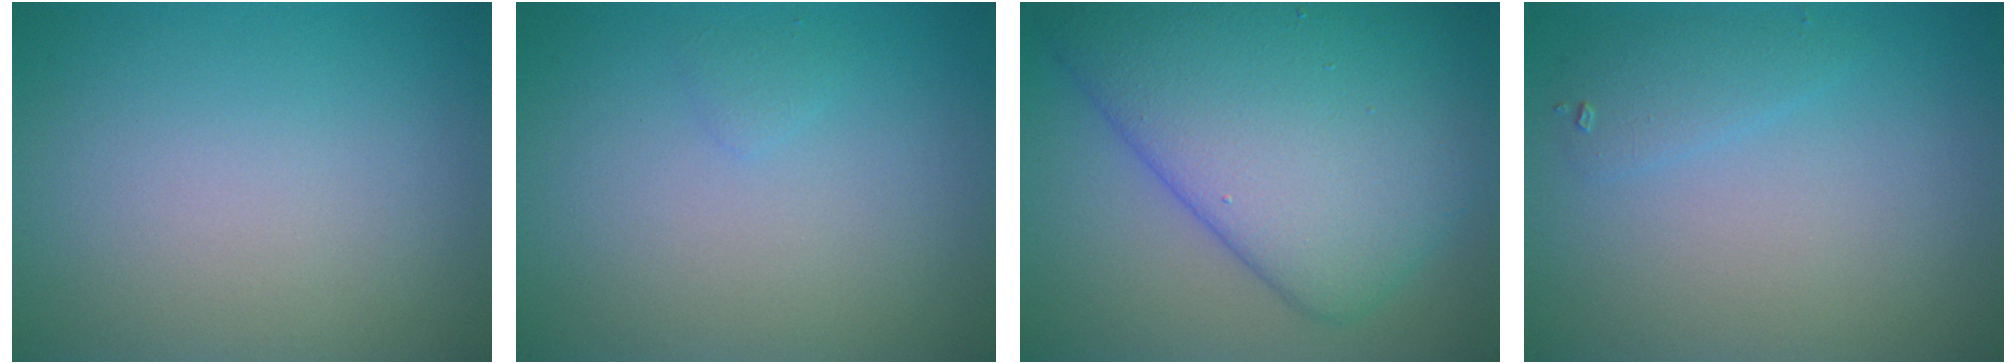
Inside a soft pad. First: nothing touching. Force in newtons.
{"total": 0.6, "press": 0.6, "slide": 0.1}
{"total": 11.6, "press": 11.6, "slide": 0.3}
{"total": 1.4, "press": 1.4, "slide": 0.0}